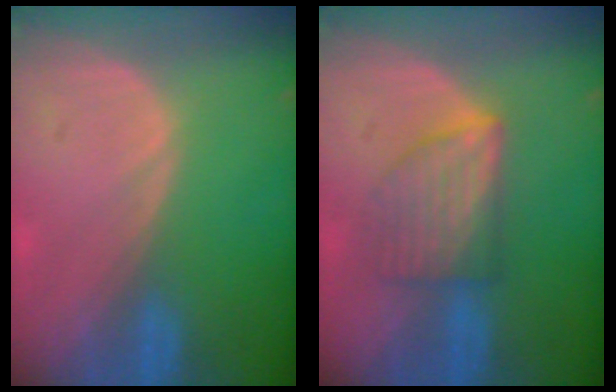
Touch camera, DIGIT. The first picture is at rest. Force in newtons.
{"total": 6.0, "press": 6.0, "slide": 0.7}